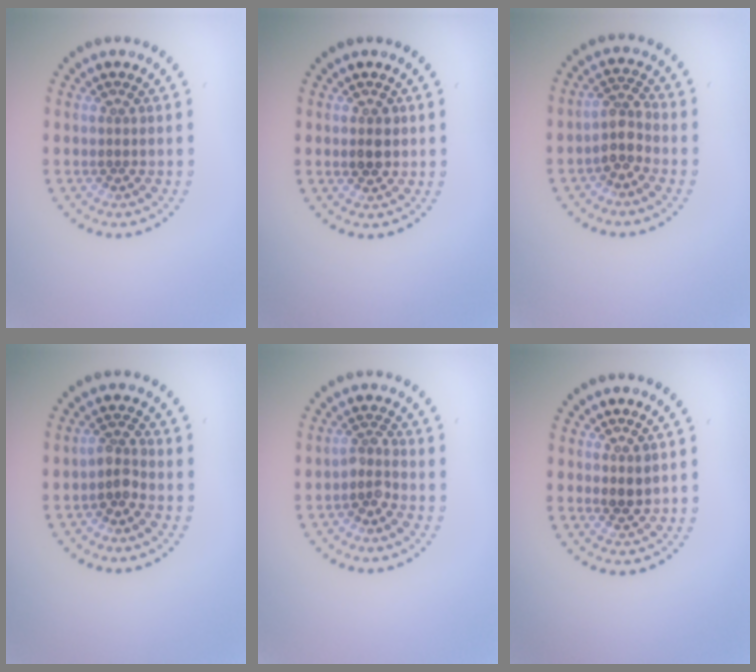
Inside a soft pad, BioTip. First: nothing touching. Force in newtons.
{"total": 1.7, "press": 1.7, "slide": 0.2}
{"total": 2.4, "press": 2.0, "slide": 1.4}
{"total": 1.8, "press": 1.4, "slide": 1.1}
{"total": 1.8, "press": 1.3, "slide": 1.3}
{"total": 1.6, "press": 1.4, "slide": 0.7}